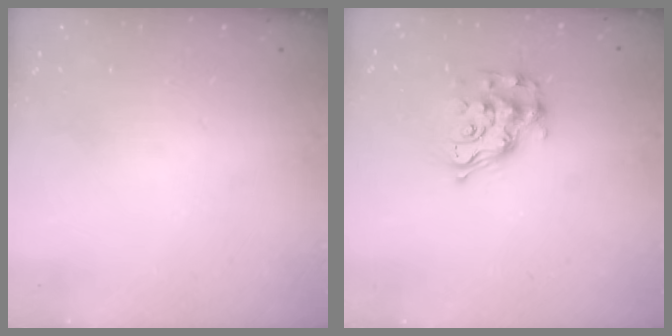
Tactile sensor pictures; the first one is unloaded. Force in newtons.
{"total": 13.9, "press": 13.9, "slide": 0.9}